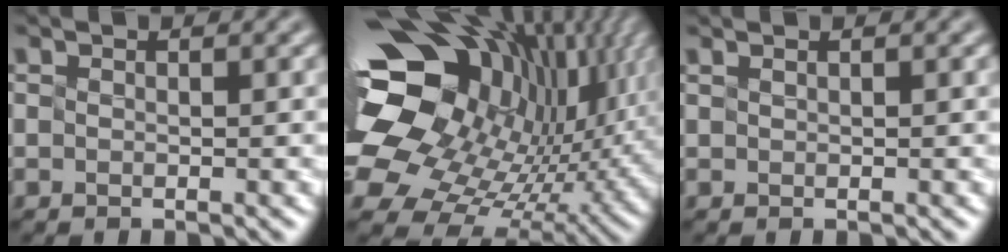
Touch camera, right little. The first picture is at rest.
{"total": 18.2, "force": [4.0, 13.2, 11.9], "torque": [-0.223, -0.016, 0.100]}
{"total": 1.4, "force": [0.9, 0.7, 0.8], "torque": [0.001, 0.010, -0.002]}